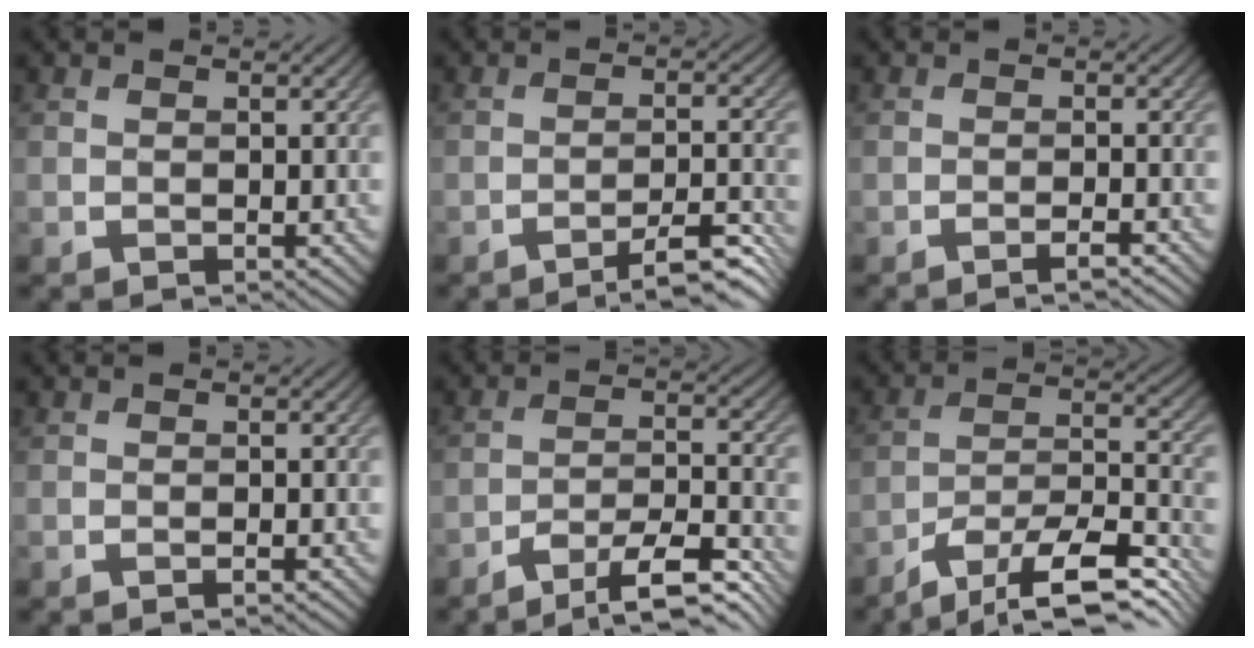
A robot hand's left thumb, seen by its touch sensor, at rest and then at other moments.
{"total": 6.1, "force": [-4.4, 0.9, 4.2], "torque": [-0.063, 0.013, -0.067]}
{"total": 2.2, "force": [-1.5, 0.2, 1.6], "torque": [-0.018, 0.007, -0.035]}
{"total": 0.6, "force": [-0.4, 0.0, 0.4], "torque": [-0.008, 0.001, -0.011]}
{"total": 8.8, "force": [-6.7, 1.9, 5.4], "torque": [-0.105, 0.004, -0.108]}
{"total": 14.0, "force": [-10.7, 3.6, 8.4], "torque": [-0.153, -0.007, -0.169]}